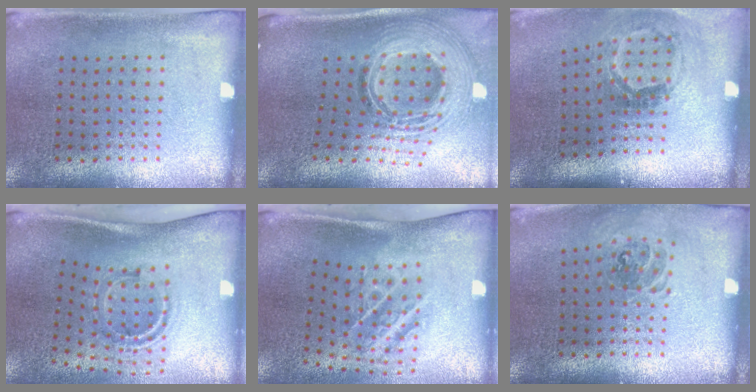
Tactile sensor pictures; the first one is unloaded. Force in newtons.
{"total": 2.6, "press": 1.8, "slide": 1.8}
{"total": 1.8, "press": 1.1, "slide": 1.4}
{"total": 1.4, "press": 1.0, "slide": 1.0}
{"total": 2.1, "press": 1.3, "slide": 1.6}
{"total": 0.9, "press": 0.8, "slide": 0.3}